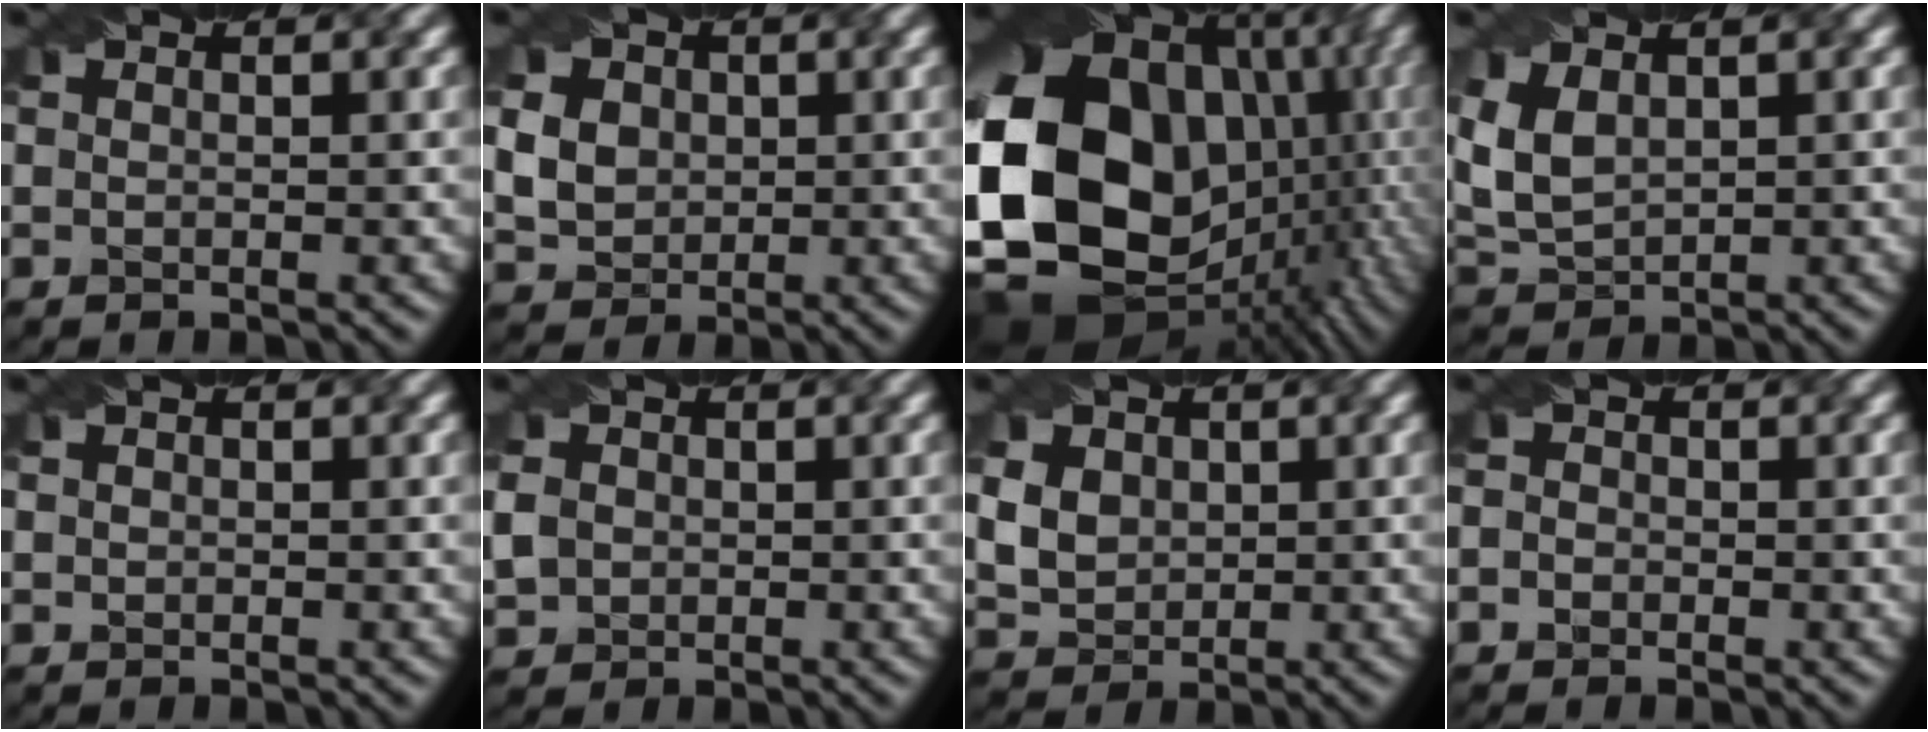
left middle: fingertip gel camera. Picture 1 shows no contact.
{"total": 6.5, "force": [1.7, 5.3, 3.3], "torque": [-0.086, 0.027, 0.024]}
{"total": 22.2, "force": [-1.2, 17.3, 13.9], "torque": [-0.313, -0.032, 0.013]}
{"total": 3.9, "force": [0.9, 2.5, 2.9], "torque": [-0.075, 0.002, 0.022]}
{"total": 0.9, "force": [0.5, 0.7, 0.4], "torque": [-0.007, 0.003, 0.001]}
{"total": 2.5, "force": [-0.1, 2.2, 1.1], "torque": [-0.033, 0.006, -0.002]}
{"total": 7.2, "force": [2.4, 5.7, 3.6], "torque": [-0.093, 0.028, 0.036]}
{"total": 2.2, "force": [0.0, 1.9, 1.0], "torque": [0.001, 0.020, -0.026]}